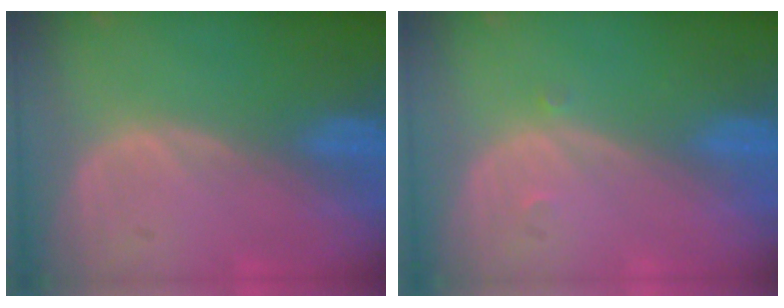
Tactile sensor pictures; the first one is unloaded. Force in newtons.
{"total": 0.7, "press": 0.5, "slide": 0.5}